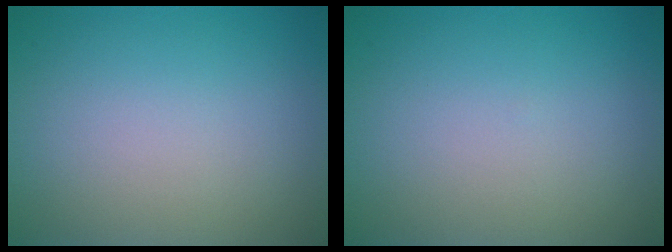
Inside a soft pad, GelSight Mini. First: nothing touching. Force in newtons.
{"total": 0.0}